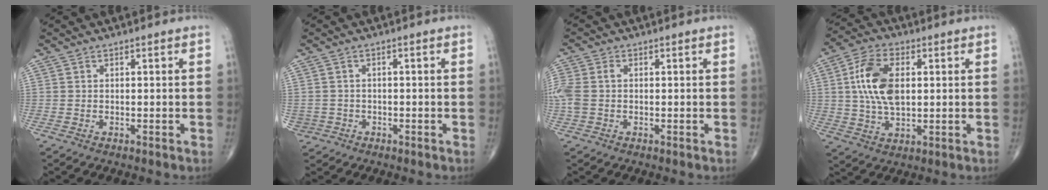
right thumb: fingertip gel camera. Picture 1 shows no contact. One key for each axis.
{"total": 2.9, "fx": -1.0, "fy": 2.7, "fz": 0.1, "tx": 0.008, "ty": 0.012, "tz": -0.016}
{"total": 5.0, "fx": -0.1, "fy": 3.4, "fz": 3.7, "tx": -0.116, "ty": 0.015, "tz": -0.003}
{"total": 11.8, "fx": 1.8, "fy": 6.6, "fz": 9.7, "tx": -0.184, "ty": 0.004, "tz": 0.034}